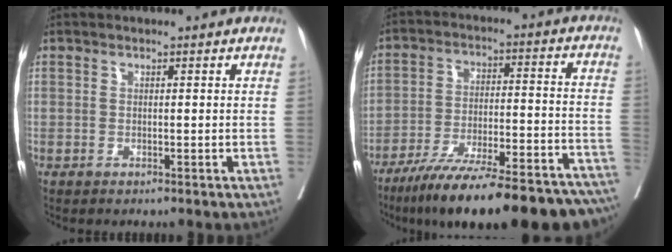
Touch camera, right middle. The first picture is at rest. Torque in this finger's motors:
{"motor_torque": [1.13, -1.01, 0.69, 0.12]}